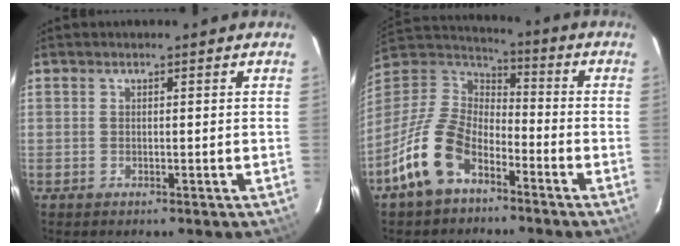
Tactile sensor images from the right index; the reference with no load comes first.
{"total": 15.3, "force": [-8.7, 8.4, 9.3], "torque": [-0.202, 0.005, -0.168]}